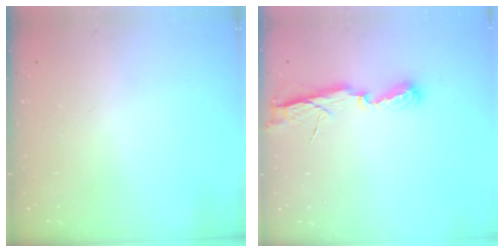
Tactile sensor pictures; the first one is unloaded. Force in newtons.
{"total": 6.9, "press": 6.9, "slide": 0.1}